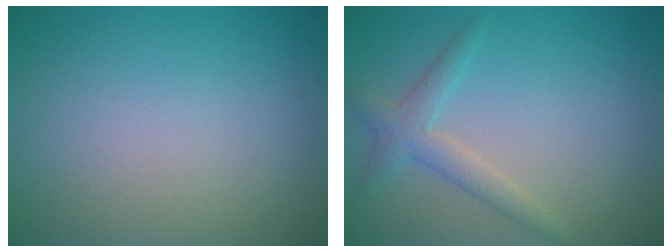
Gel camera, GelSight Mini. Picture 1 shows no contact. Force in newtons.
{"total": 2.4, "press": 2.4, "slide": 0.2}